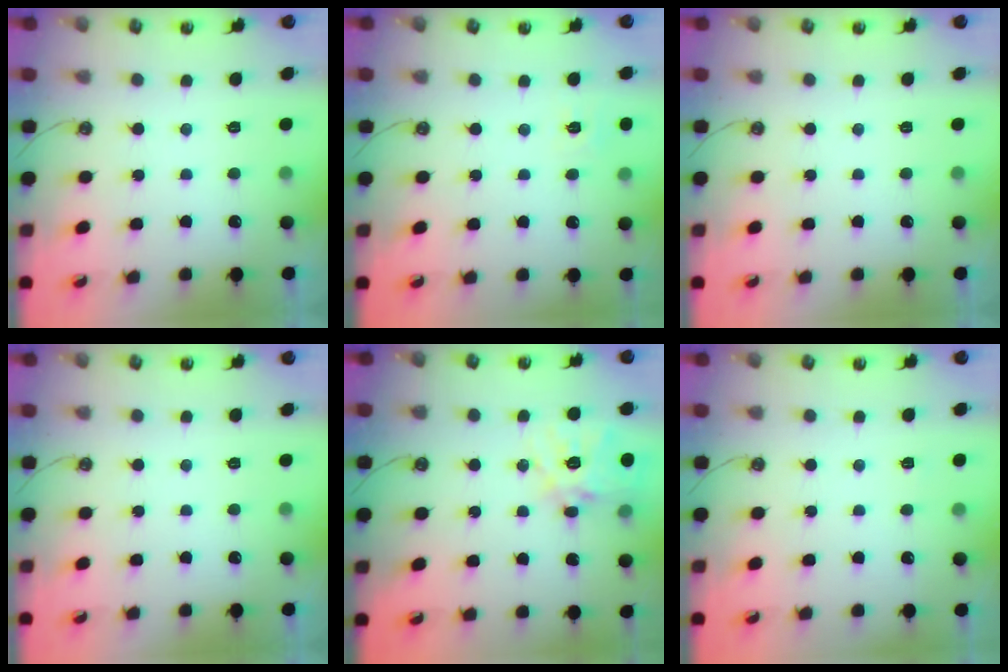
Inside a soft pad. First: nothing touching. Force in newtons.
{"total": 5.4, "press": 5.4, "slide": 0.8}
{"total": 0.0}
{"total": 0.0}
{"total": 15.1, "press": 15.0, "slide": 1.5}
{"total": 2.5, "press": 2.5, "slide": 0.4}